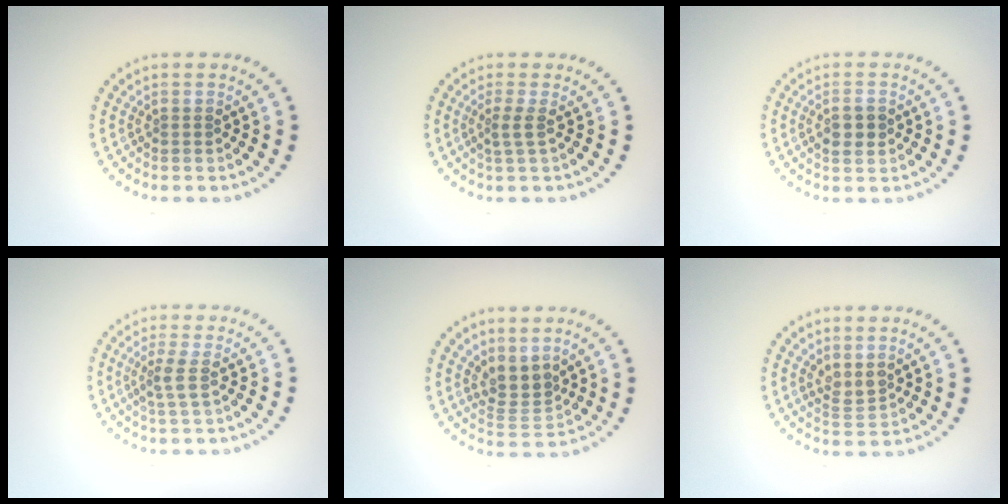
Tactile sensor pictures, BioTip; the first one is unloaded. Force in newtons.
{"total": 1.5, "press": 1.0, "slide": 1.1}
{"total": 2.2, "press": 2.2, "slide": 0.0}
{"total": 1.7, "press": 1.3, "slide": 1.1}
{"total": 2.8, "press": 2.1, "slide": 1.9}
{"total": 1.6, "press": 1.4, "slide": 0.9}